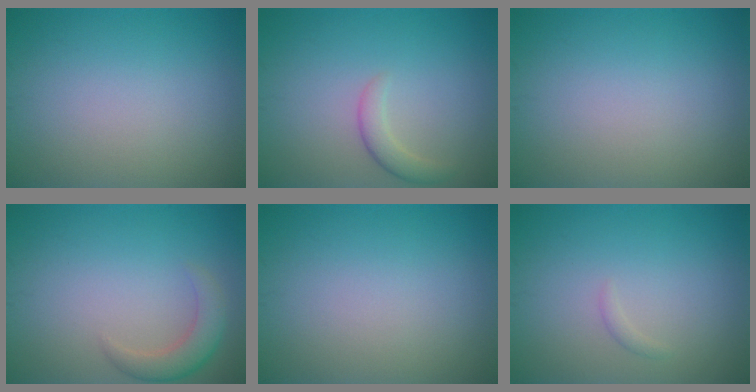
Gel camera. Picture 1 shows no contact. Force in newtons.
{"total": 1.9, "press": 1.9, "slide": 0.2}
{"total": 0.0}
{"total": 2.8, "press": 2.8, "slide": 0.2}
{"total": 0.0}
{"total": 0.6, "press": 0.6, "slide": 0.1}